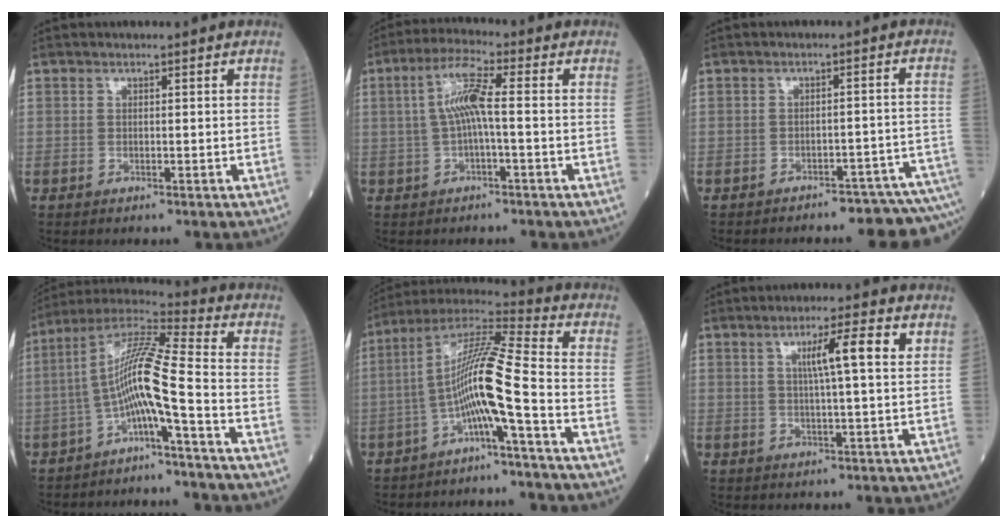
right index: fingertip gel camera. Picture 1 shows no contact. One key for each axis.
{"total": 6.2, "fx": 0.2, "fy": 0.5, "fz": 6.2, "tx": -0.124, "ty": 0.016, "tz": 0.001}
{"total": 14.2, "fx": -13.7, "fy": 1.1, "fz": 3.7, "tx": 0.002, "ty": 0.020, "tz": -0.149}
{"total": 10.3, "fx": -3.5, "fy": -0.4, "fz": 9.7, "tx": -0.188, "ty": 0.025, "tz": -0.072}
{"total": 11.1, "fx": -3.6, "fy": -0.6, "fz": 10.5, "tx": -0.201, "ty": 0.022, "tz": -0.075}
{"total": 6.3, "fx": 2.3, "fy": -0.1, "fz": 5.9, "tx": -0.097, "ty": 0.007, "tz": 0.035}